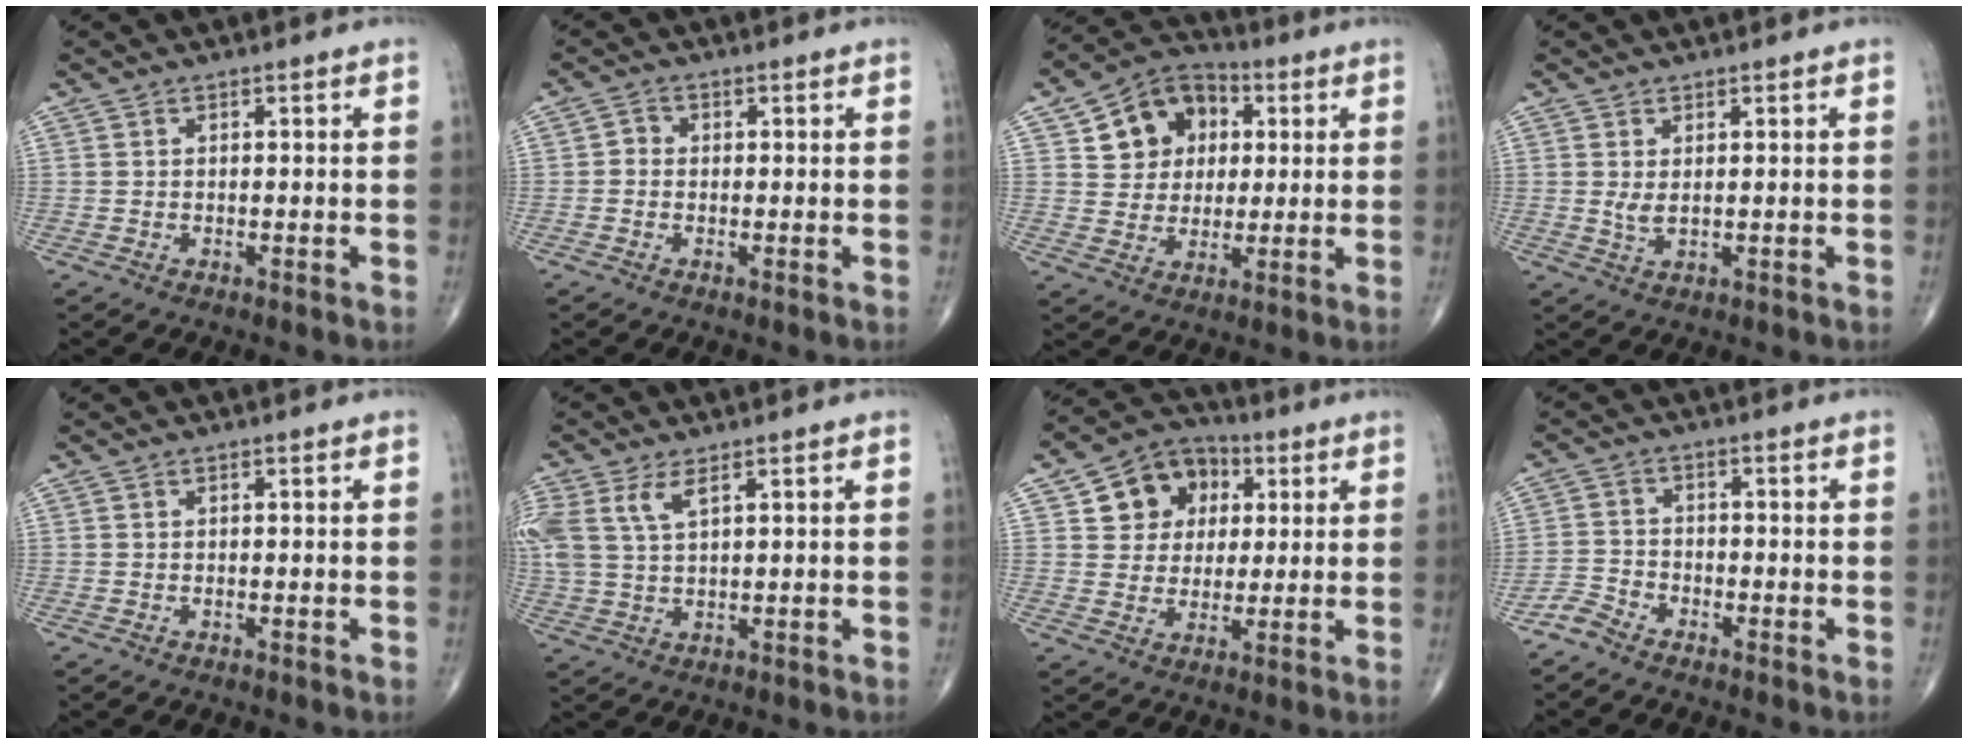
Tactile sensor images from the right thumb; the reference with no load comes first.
{"total": 1.7, "force": [-0.1, 1.5, 0.7], "torque": [-0.002, 0.005, -0.008]}
{"total": 12.5, "force": [3.8, 10.1, 6.2], "torque": [-0.058, 0.002, 0.058]}
{"total": 2.0, "force": [0.4, 0.9, 1.7], "torque": [-0.031, -0.007, 0.013]}
{"total": 0.0}
{"total": 7.5, "force": [3.4, 3.2, 5.8], "torque": [-0.148, 0.006, 0.078]}
{"total": 11.5, "force": [3.7, 9.6, 5.1], "torque": [-0.039, 0.000, 0.057]}
{"total": 3.3, "force": [-3.0, 1.4, 0.6], "torque": [-0.008, 0.008, -0.068]}